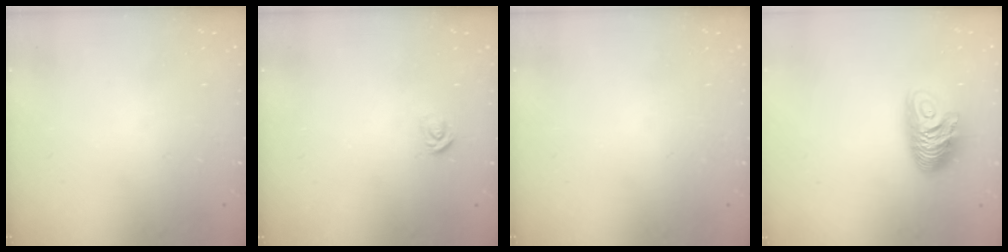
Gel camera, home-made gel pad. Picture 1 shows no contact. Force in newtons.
{"total": 2.6, "press": 2.6, "slide": 0.2}
{"total": 0.0}
{"total": 9.8, "press": 9.8, "slide": 0.3}